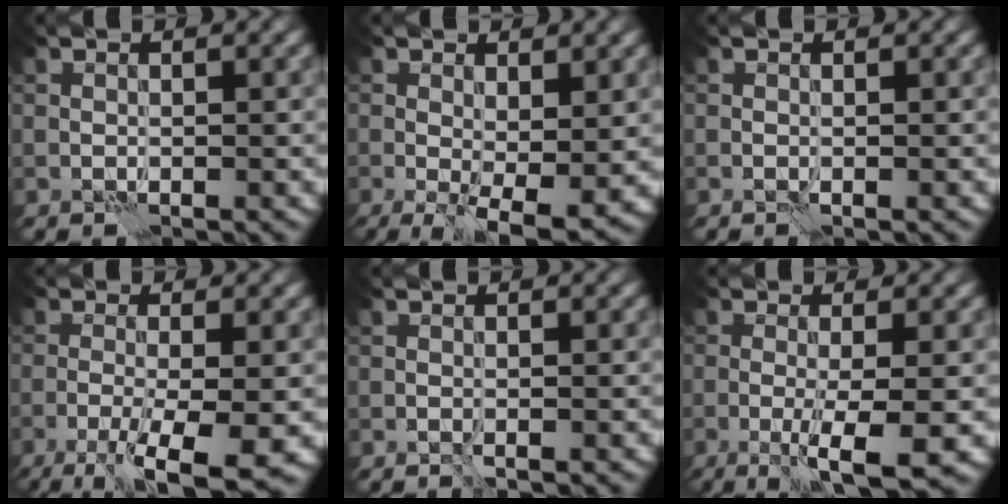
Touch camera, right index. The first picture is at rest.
{"total": 6.4, "force": [-1.4, 2.3, 5.7], "torque": [-0.093, -0.015, -0.013]}
{"total": 0.0}
{"total": 7.4, "force": [-4.1, 1.4, 6.1], "torque": [-0.099, -0.009, -0.070]}
{"total": 0.8, "force": [-0.6, -0.1, 0.5], "torque": [-0.011, -0.001, -0.011]}
{"total": 5.4, "force": [-2.0, 0.7, 5.0], "torque": [-0.077, -0.003, -0.038]}